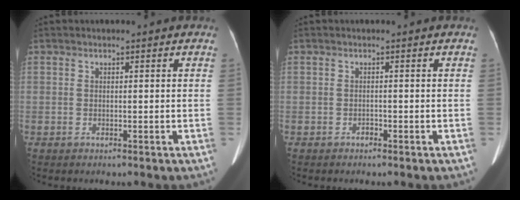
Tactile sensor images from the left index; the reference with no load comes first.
{"total": 0.6, "force": [-0.5, 0.3, 0.2], "torque": [-0.002, 0.000, -0.010]}